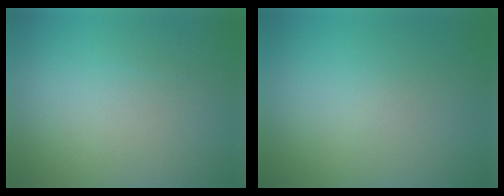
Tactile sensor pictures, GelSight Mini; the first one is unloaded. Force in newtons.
{"total": 0.0}